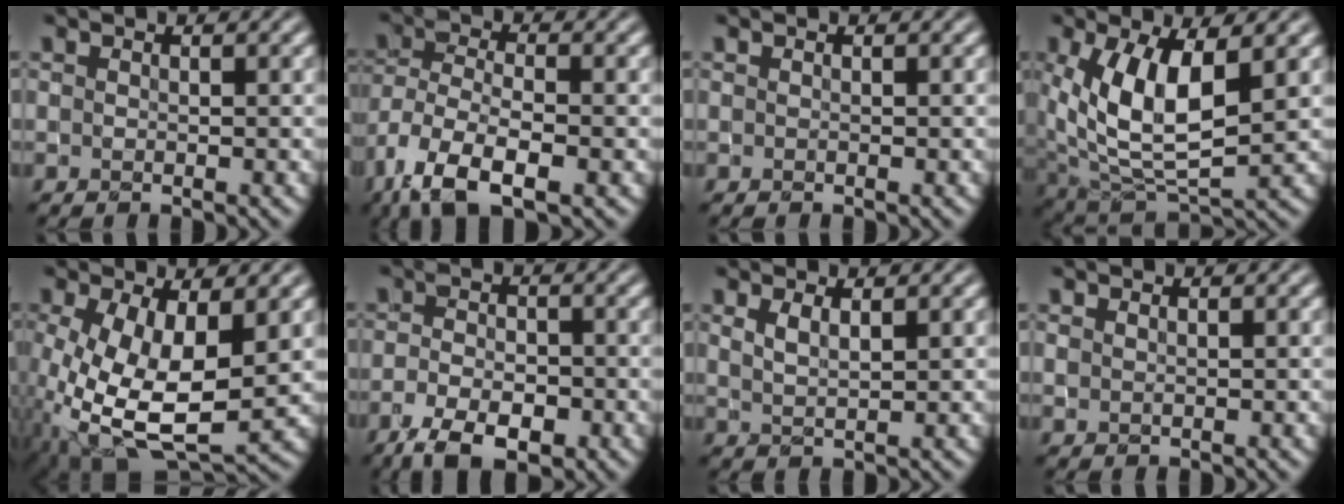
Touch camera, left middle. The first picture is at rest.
{"total": 8.6, "force": [-4.9, 3.5, 6.2], "torque": [-0.128, -0.012, -0.098]}
{"total": 0.0}
{"total": 8.5, "force": [1.9, 4.1, 7.2], "torque": [-0.162, -0.015, 0.042]}
{"total": 10.7, "force": [-1.8, 5.3, 9.1], "torque": [-0.201, -0.028, -0.025]}
{"total": 5.2, "force": [-3.0, 2.4, 3.4], "torque": [-0.064, -0.007, -0.056]}
{"total": 1.8, "force": [1.0, 0.6, 1.3], "torque": [-0.031, -0.003, 0.023]}
{"total": 0.7, "force": [0.4, 0.4, 0.3], "torque": [-0.011, -0.002, 0.011]}